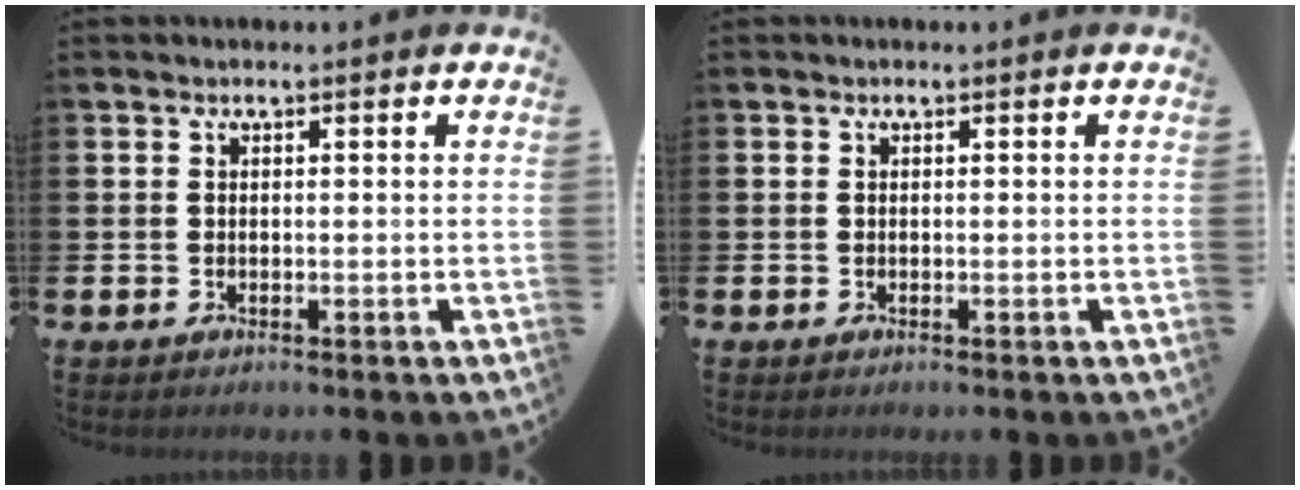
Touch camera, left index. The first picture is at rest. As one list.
[{"total": 0.0}]